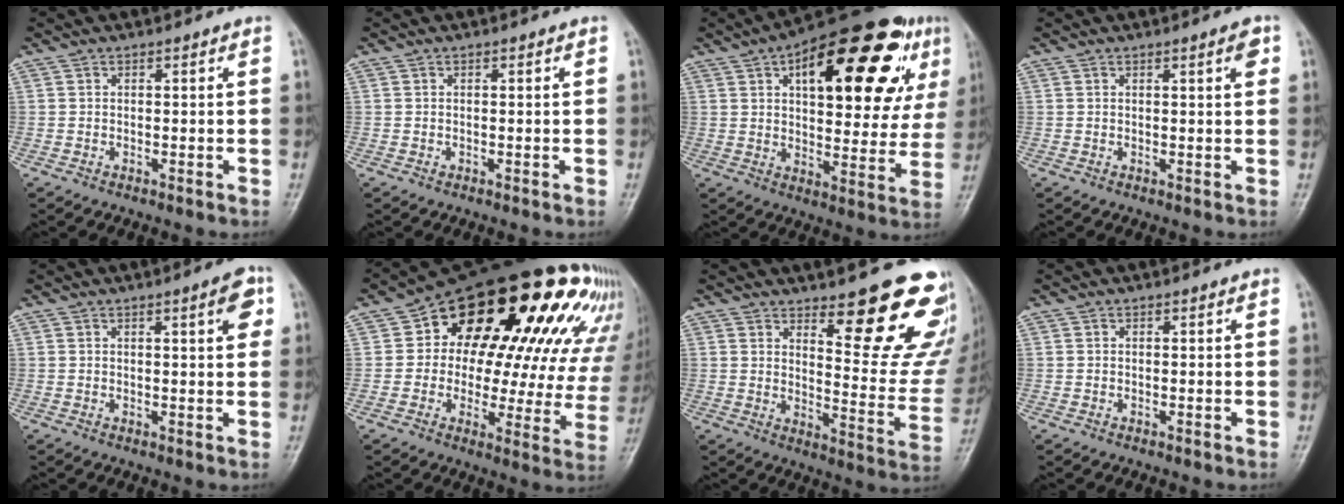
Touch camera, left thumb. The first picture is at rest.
{"total": 0.5, "force": [0.0, 0.4, 0.3], "torque": [0.002, 0.001, -0.002]}
{"total": 28.4, "force": [11.3, 11.8, 23.3], "torque": [-0.297, 0.008, 0.157]}
{"total": 2.4, "force": [1.0, 0.5, 2.1], "torque": [-0.026, -0.002, 0.013]}
{"total": 4.3, "force": [1.7, 1.1, 3.8], "torque": [-0.042, -0.002, 0.020]}
{"total": 29.8, "force": [13.8, 14.9, 21.9], "torque": [-0.253, 0.020, 0.182]}
{"total": 19.2, "force": [12.3, 5.5, 13.7], "torque": [-0.130, -0.103, 0.165]}
{"total": 0.0}